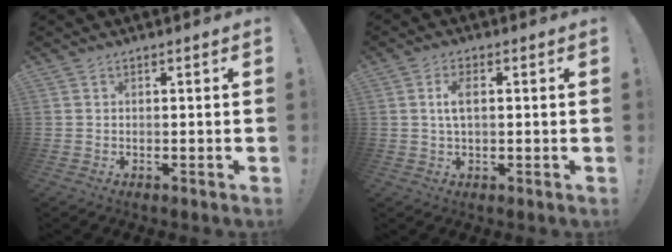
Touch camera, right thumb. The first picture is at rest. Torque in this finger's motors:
{"motor_torque": [-0.34, 0.13, 0.40, -0.39, 0.05]}